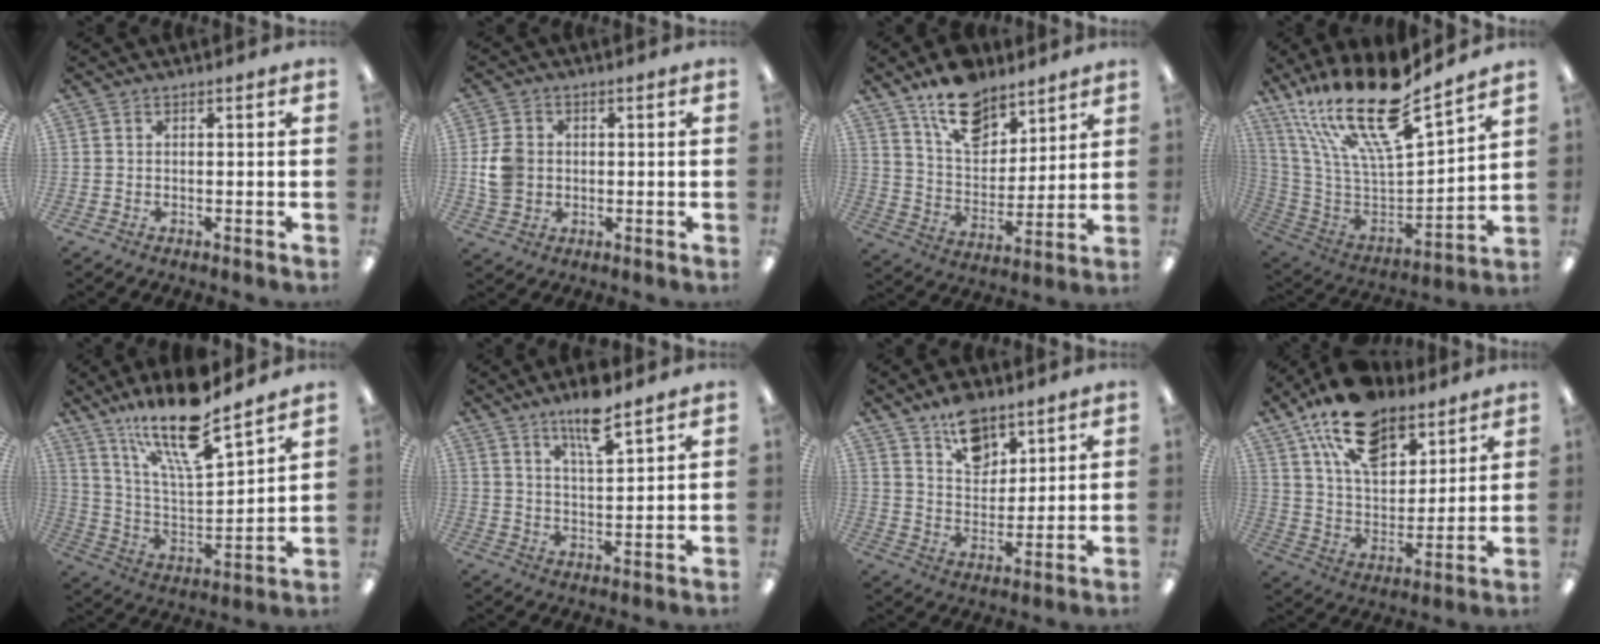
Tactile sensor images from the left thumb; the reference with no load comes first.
{"total": 6.5, "force": [0.1, 5.6, 3.3], "torque": [-0.070, 0.008, 0.003]}
{"total": 14.6, "force": [10.8, 7.9, 5.9], "torque": [-0.096, -0.060, 0.202]}
{"total": 23.0, "force": [17.0, 6.2, 14.2], "torque": [-0.246, -0.117, 0.293]}
{"total": 18.5, "force": [14.2, 4.2, 10.9], "torque": [-0.205, -0.087, 0.241]}
{"total": 8.9, "force": [6.7, 2.0, 5.4], "torque": [-0.090, -0.036, 0.113]}
{"total": 10.8, "force": [8.0, 6.3, 3.7], "torque": [-0.046, -0.049, 0.146]}
{"total": 18.4, "force": [12.4, 9.7, 9.6], "torque": [-0.164, -0.061, 0.224]}